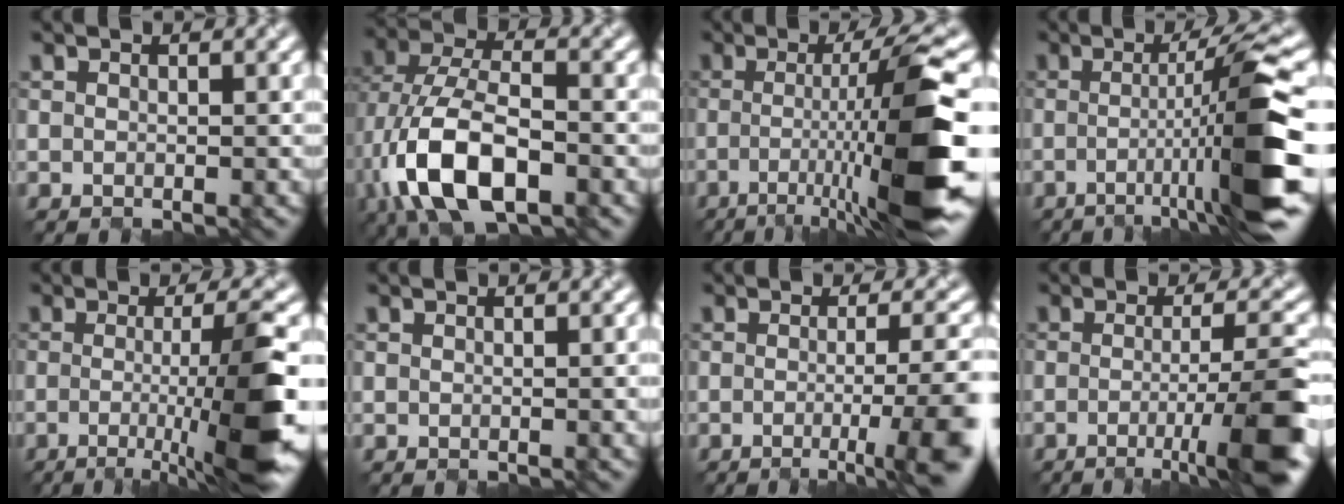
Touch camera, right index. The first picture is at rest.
{"total": 10.8, "force": [-3.4, 5.8, 8.5], "torque": [-0.180, -0.008, -0.065]}
{"total": 12.5, "force": [-2.2, 1.9, 12.2], "torque": [-0.165, -0.002, -0.035]}
{"total": 10.2, "force": [-1.8, 1.1, 10.0], "torque": [-0.135, -0.003, -0.033]}
{"total": 9.8, "force": [-1.6, 1.7, 9.5], "torque": [-0.122, -0.017, -0.025]}
{"total": 1.8, "force": [0.1, 0.6, 1.7], "torque": [-0.016, 0.003, 0.001]}
{"total": 7.4, "force": [-1.8, 1.5, 7.1], "torque": [-0.090, -0.015, -0.025]}
{"total": 8.3, "force": [-2.4, 1.4, 7.8], "torque": [-0.102, -0.008, -0.041]}